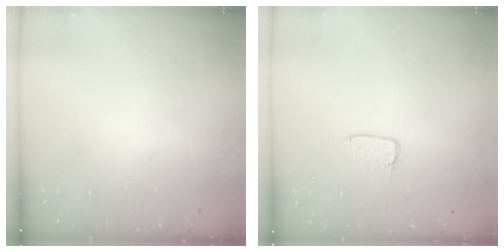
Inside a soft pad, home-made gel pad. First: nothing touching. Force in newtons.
{"total": 3.7, "press": 3.7, "slide": 0.3}